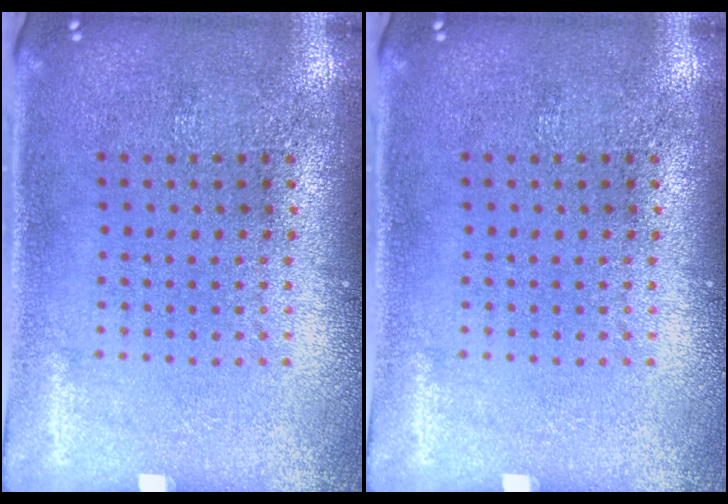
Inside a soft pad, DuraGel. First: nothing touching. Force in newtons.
{"total": 0.0}